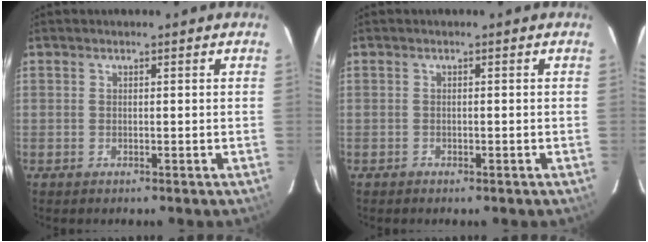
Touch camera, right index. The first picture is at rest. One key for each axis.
{"total": 0.8, "fx": -0.7, "fy": 0.3, "fz": 0.3, "tx": -0.010, "ty": 0.002, "tz": -0.010}